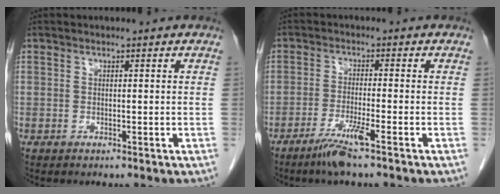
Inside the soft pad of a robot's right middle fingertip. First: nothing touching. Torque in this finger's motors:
{"motor_torque": [-0.02, -0.21, 0.08, 0.04]}